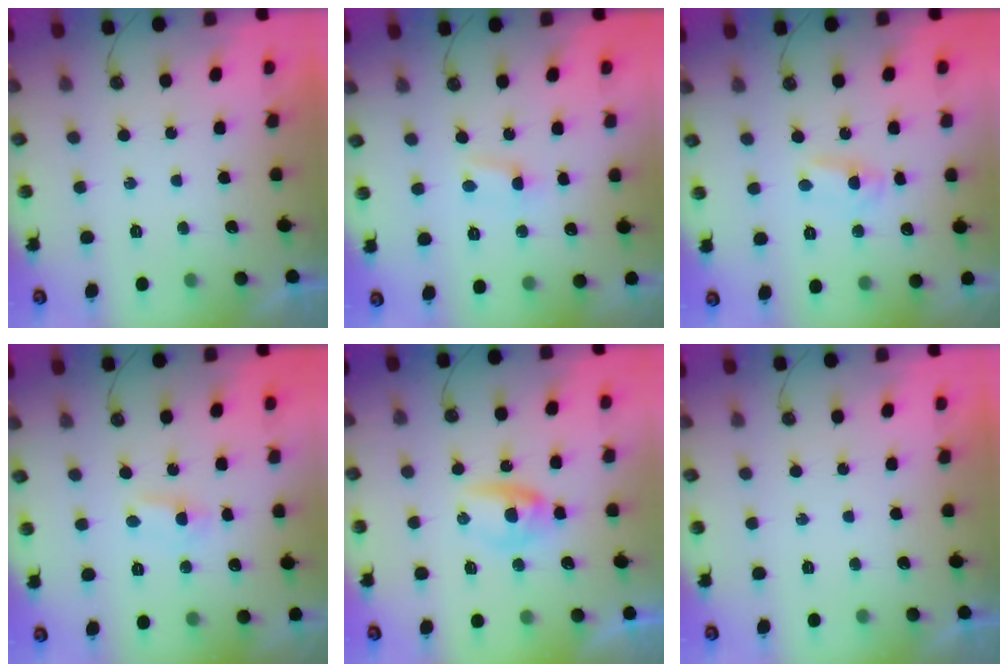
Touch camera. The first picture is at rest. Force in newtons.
{"total": 1.9, "press": 1.8, "slide": 0.3}
{"total": 1.6, "press": 1.6, "slide": 0.3}
{"total": 1.0, "press": 0.9, "slide": 0.6}
{"total": 5.0, "press": 4.9, "slide": 0.6}
{"total": 0.0}